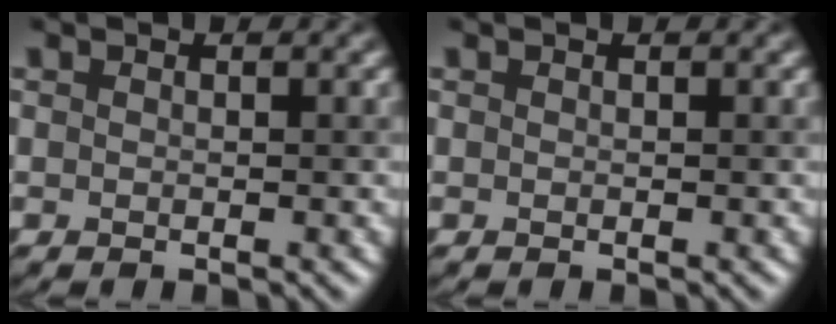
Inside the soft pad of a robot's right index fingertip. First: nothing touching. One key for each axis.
{"total": 0.0}